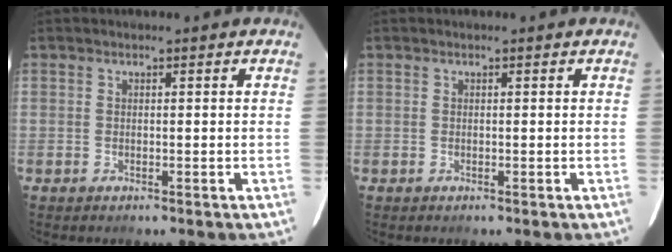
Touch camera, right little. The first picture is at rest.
{"total": 0.0}